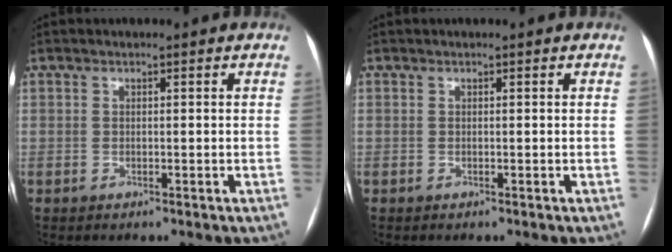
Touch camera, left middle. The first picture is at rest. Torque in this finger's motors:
{"motor_torque": [0.03, 0.03, 0.00, 0.01]}